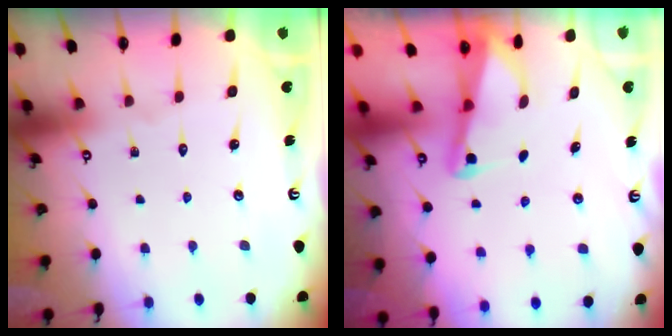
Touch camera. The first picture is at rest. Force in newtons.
{"total": 2.0, "press": 2.0, "slide": 0.4}